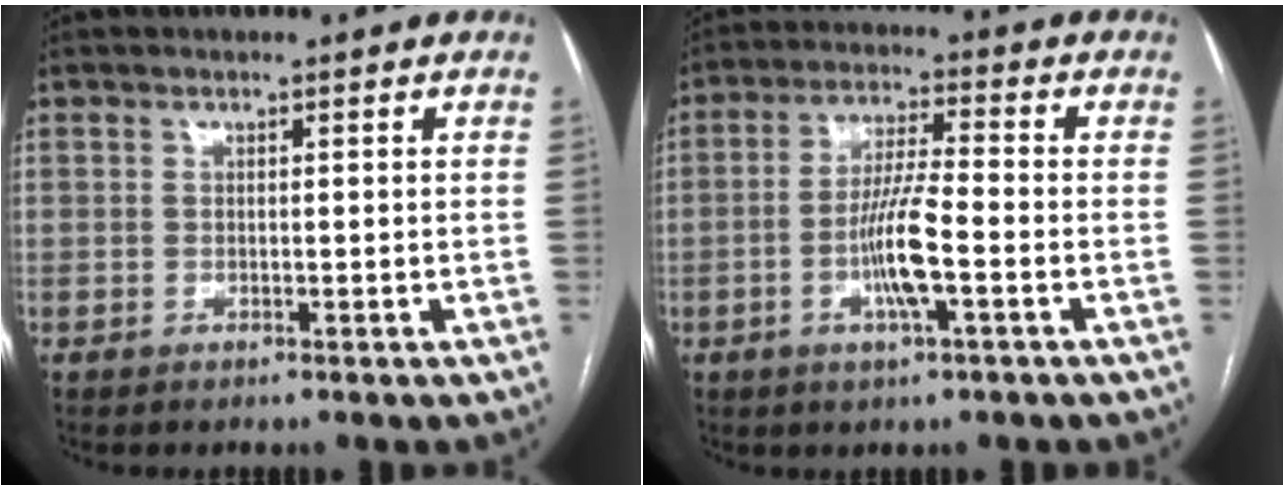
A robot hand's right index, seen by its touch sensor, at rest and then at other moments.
{"total": 8.4, "force": [-2.6, 0.8, 8.0], "torque": [-0.158, -0.001, -0.051]}